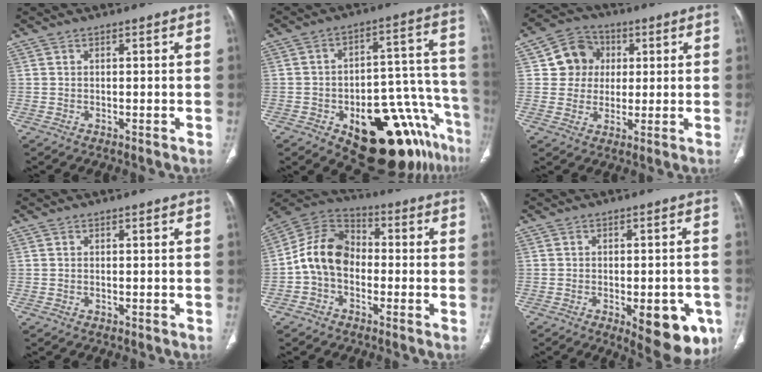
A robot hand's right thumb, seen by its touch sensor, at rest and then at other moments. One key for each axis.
{"total": 22.9, "fx": -12.8, "fy": 9.5, "fz": 16.5, "tx": -0.132, "ty": 0.099, "tz": -0.172}
{"total": 8.8, "fx": 2.0, "fy": 8.2, "fz": 2.6, "tx": -0.006, "ty": 0.004, "tz": 0.027}
{"total": 0.0}
{"total": 11.2, "fx": -1.7, "fy": 8.3, "fz": 7.3, "tx": -0.123, "ty": 0.037, "tz": -0.047}
{"total": 12.6, "fx": -4.9, "fy": 5.4, "fz": 10.4, "tx": -0.101, "ty": 0.003, "tz": -0.050}